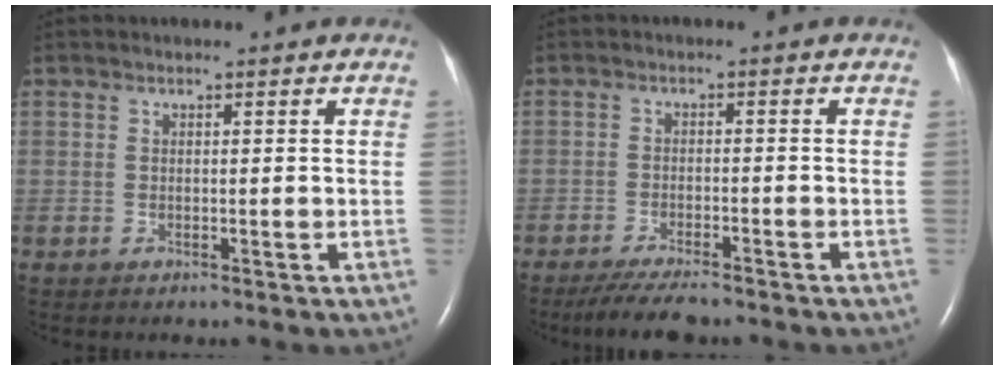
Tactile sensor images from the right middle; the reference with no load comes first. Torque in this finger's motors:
{"motor_torque": [0.06, 0.03, 0.04, 0.02]}